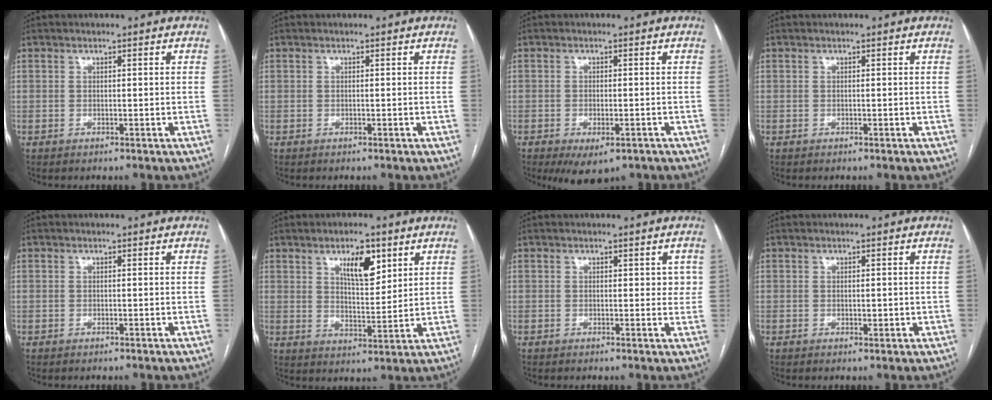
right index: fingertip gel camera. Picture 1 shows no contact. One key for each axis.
{"total": 0.0}
{"total": 5.5, "fx": -3.2, "fy": 2.2, "fz": 3.8, "tx": -0.055, "ty": -0.009, "tz": -0.042}
{"total": 0.0}
{"total": 0.0}
{"total": 7.5, "fx": 4.0, "fy": 2.6, "fz": 5.8, "tx": -0.096, "ty": 0.000, "tz": 0.068}
{"total": 2.4, "fx": 0.7, "fy": 1.5, "fz": 1.7, "tx": -0.012, "ty": 0.004, "tz": 0.007}
{"total": 1.1, "fx": 0.1, "fy": 0.6, "fz": 0.9, "tx": -0.014, "ty": -0.001, "tz": 0.006}